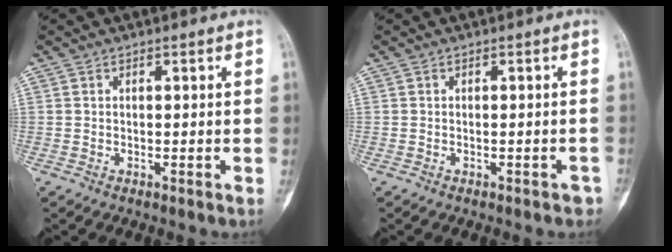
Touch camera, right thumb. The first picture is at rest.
{"total": 1.7, "force": [-1.3, 0.8, 0.8], "torque": [-0.007, 0.012, -0.011]}